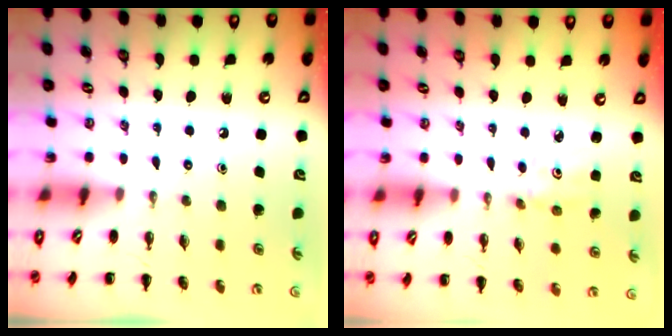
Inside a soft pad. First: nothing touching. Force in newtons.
{"total": 1.9, "press": 1.9, "slide": 0.4}